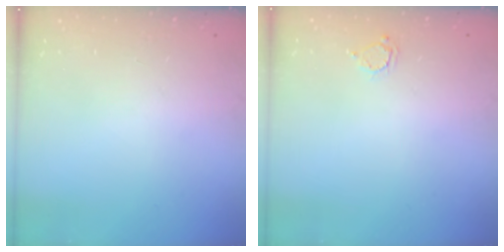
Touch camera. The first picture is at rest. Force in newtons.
{"total": 2.9, "press": 2.9, "slide": 0.4}